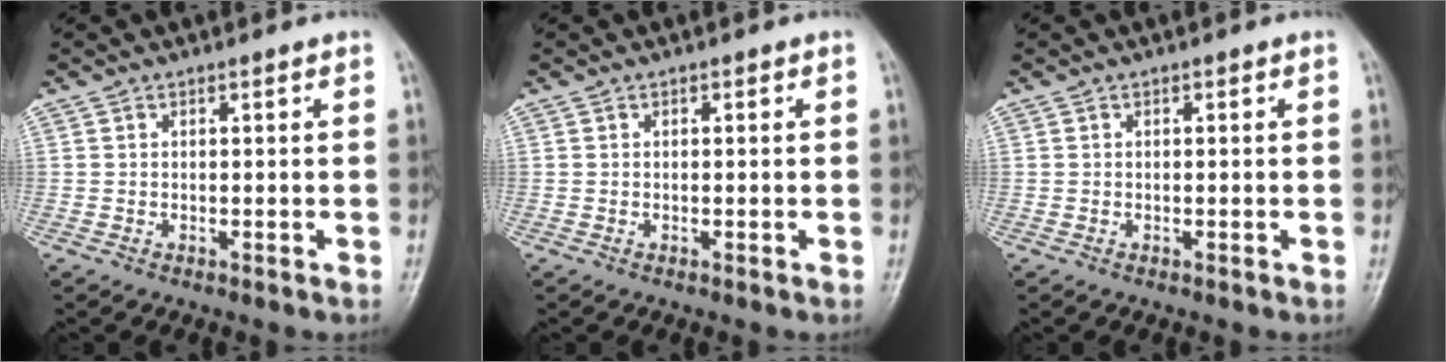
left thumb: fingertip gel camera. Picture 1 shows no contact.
{"total": 0.0}
{"total": 0.0}